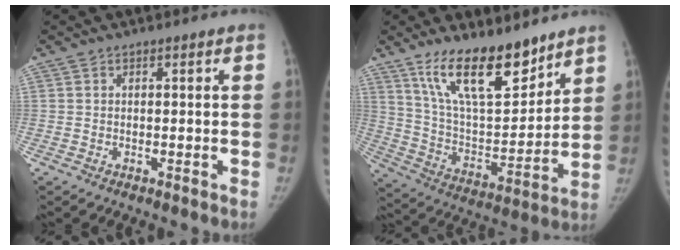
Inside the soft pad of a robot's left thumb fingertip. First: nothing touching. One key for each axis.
{"total": 18.8, "fx": 13.2, "fy": 7.0, "fz": 11.3, "tx": -0.150, "ty": -0.085, "tz": 0.241}